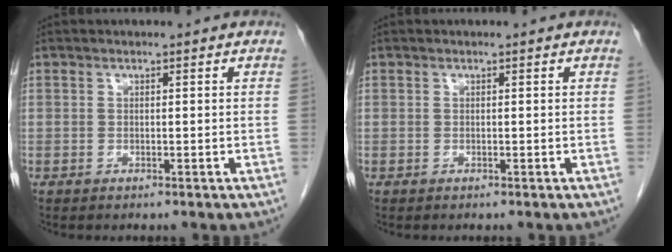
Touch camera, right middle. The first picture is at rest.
{"total": 0.0}